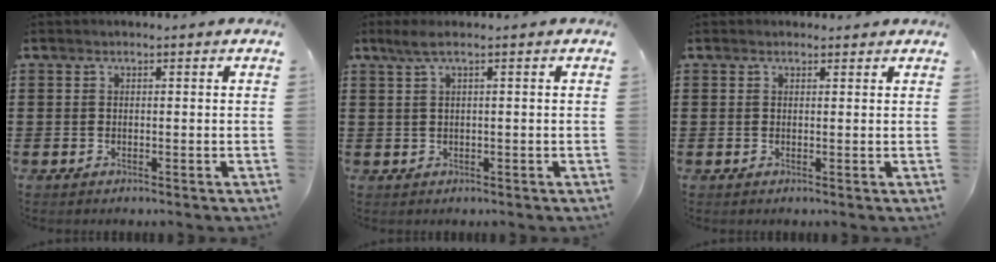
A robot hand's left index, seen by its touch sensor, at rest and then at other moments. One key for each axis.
{"total": 2.0, "fx": 0.3, "fy": -0.1, "fz": 2.0, "tx": -0.045, "ty": -0.007, "tz": 0.004}
{"total": 0.7, "fx": 0.6, "fy": 0.3, "fz": 0.2, "tx": -0.005, "ty": 0.001, "tz": 0.013}